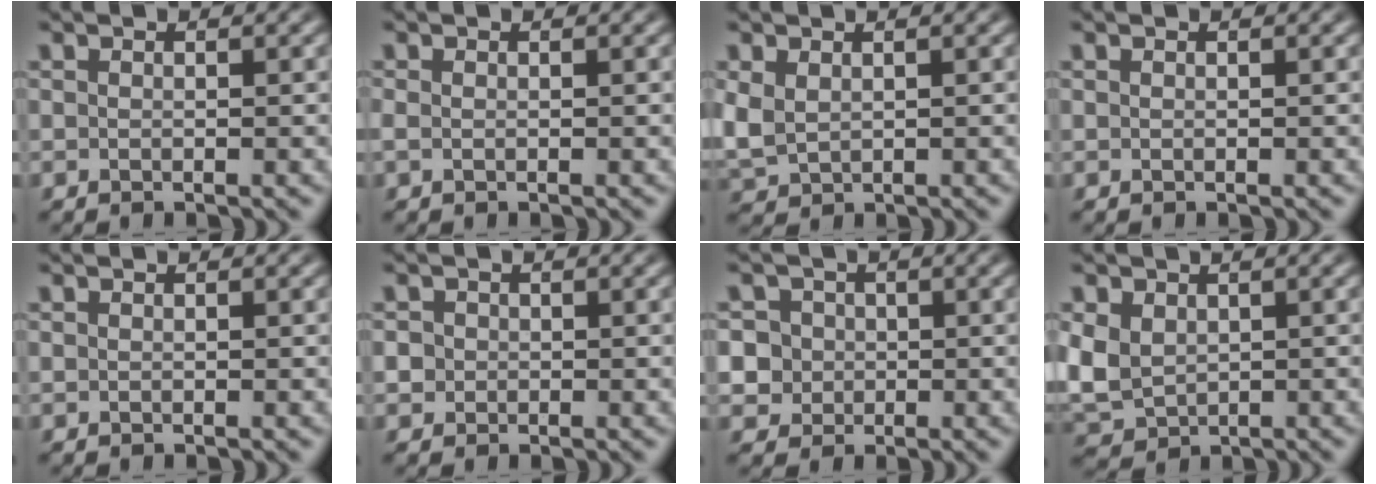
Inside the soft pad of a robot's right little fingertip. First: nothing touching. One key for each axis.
{"total": 0.9, "fx": -0.4, "fy": 0.6, "fz": 0.5, "tx": -0.017, "ty": -0.007, "tz": -0.003}
{"total": 3.4, "fx": 0.2, "fy": 3.0, "fz": 1.5, "tx": -0.056, "ty": -0.018, "tz": 0.021}
{"total": 0.0}
{"total": 0.0}
{"total": 2.5, "fx": -0.3, "fy": 2.4, "fz": 0.5, "tx": -0.023, "ty": -0.010, "tz": -0.004}
{"total": 7.7, "fx": -0.8, "fy": 7.3, "fz": 2.5, "tx": -0.077, "ty": -0.031, "tz": -0.007}
{"total": 6.6, "fx": -0.7, "fy": 5.9, "fz": 2.9, "tx": -0.100, "ty": -0.039, "tz": 0.009}